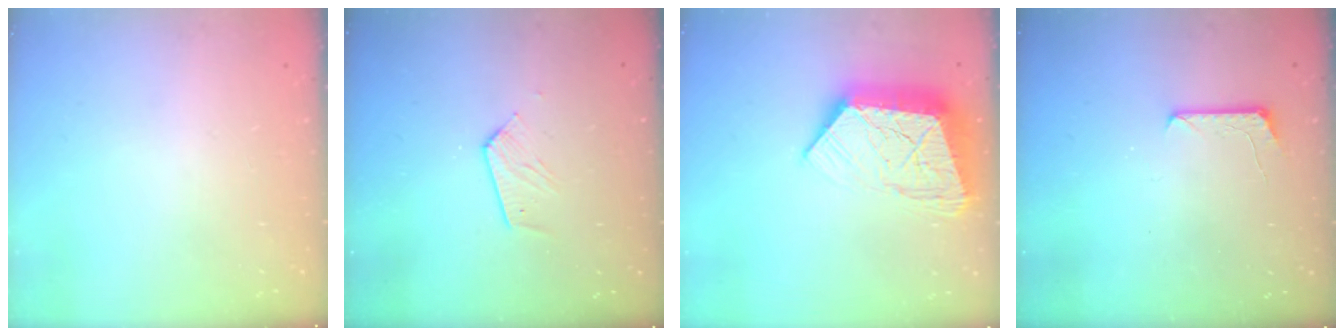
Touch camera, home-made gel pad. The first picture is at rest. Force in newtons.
{"total": 6.2, "press": 6.2, "slide": 0.2}
{"total": 17.3, "press": 17.2, "slide": 1.6}
{"total": 7.0, "press": 6.9, "slide": 0.7}